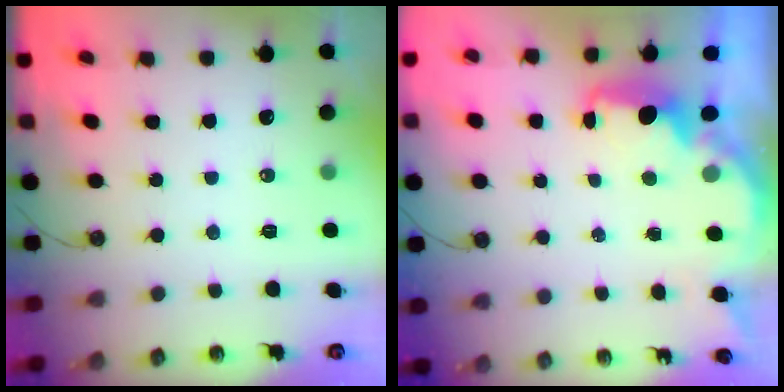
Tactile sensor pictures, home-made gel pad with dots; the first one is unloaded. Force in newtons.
{"total": 3.8, "press": 3.7, "slide": 0.6}